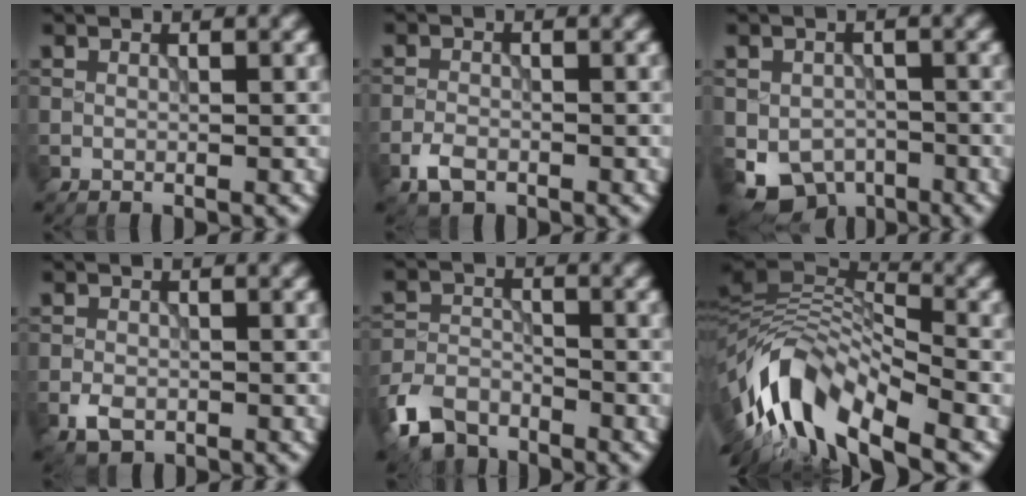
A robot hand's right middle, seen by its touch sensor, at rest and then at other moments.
{"total": 2.2, "force": [-1.4, 1.2, 1.3], "torque": [-0.025, -0.001, -0.032]}
{"total": 5.5, "force": [-2.6, 4.1, 2.7], "torque": [-0.046, -0.018, -0.038]}
{"total": 2.2, "force": [-1.1, 1.4, 1.3], "torque": [-0.027, -0.003, -0.026]}
{"total": 6.0, "force": [-4.5, 3.1, 2.5], "torque": [-0.054, -0.007, -0.096]}
{"total": 10.9, "force": [-5.5, 4.4, 8.4], "torque": [-0.144, 0.021, -0.117]}